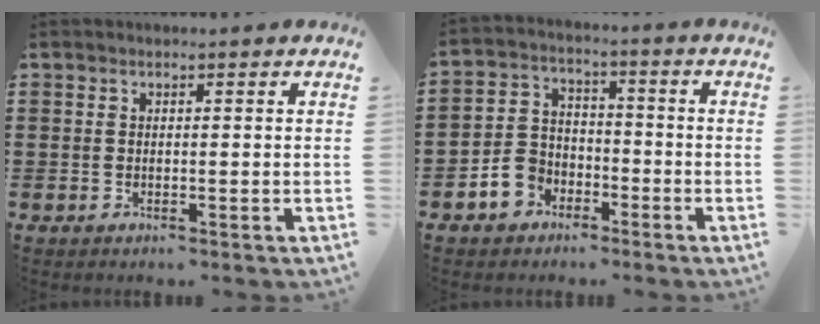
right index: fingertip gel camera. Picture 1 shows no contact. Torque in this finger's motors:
{"motor_torque": [1.49, 0.64, 0.14, 0.01]}